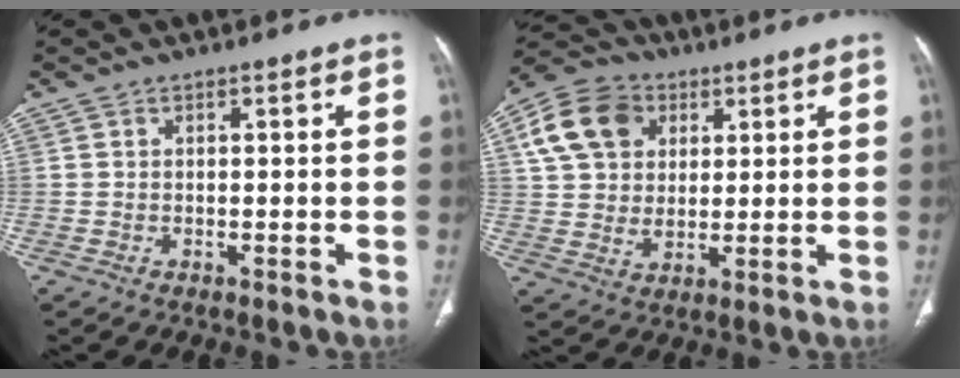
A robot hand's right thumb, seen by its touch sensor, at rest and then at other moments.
{"total": 13.3, "force": [4.8, 10.2, 7.2], "torque": [-0.115, 0.000, 0.082]}